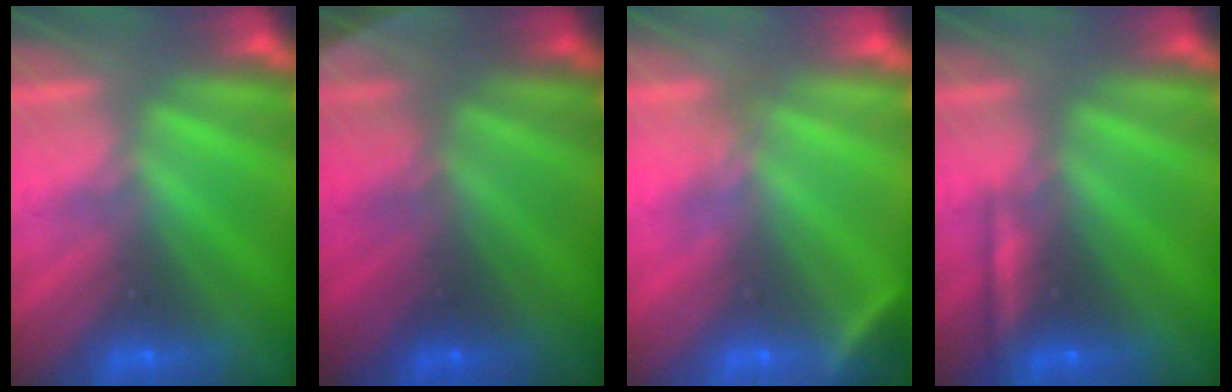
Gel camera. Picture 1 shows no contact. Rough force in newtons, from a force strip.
{"total": 2.8}
{"total": 2.9}
{"total": 2.3}